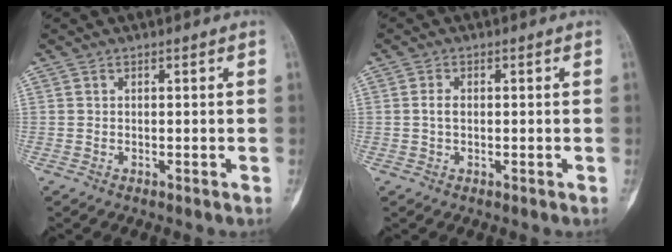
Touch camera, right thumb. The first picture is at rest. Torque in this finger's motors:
{"motor_torque": [0.42, 0.36, 0.15, -0.19, -0.01]}